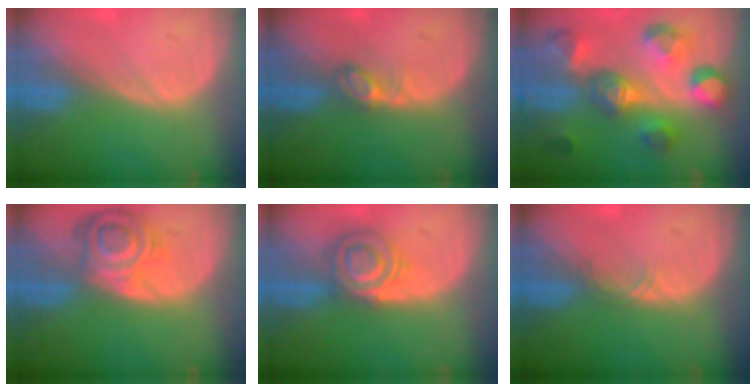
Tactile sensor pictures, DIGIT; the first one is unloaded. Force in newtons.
{"total": 2.5, "press": 2.4, "slide": 0.3}
{"total": 10.8, "press": 10.0, "slide": 4.1}
{"total": 8.2, "press": 7.3, "slide": 3.8}
{"total": 5.9, "press": 5.8, "slide": 0.8}
{"total": 1.1, "press": 1.1, "slide": 0.1}